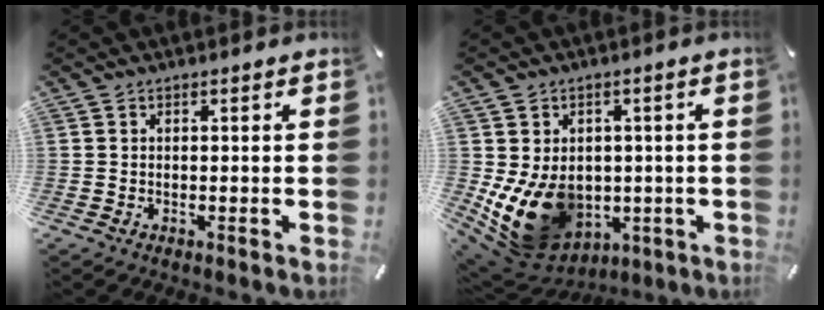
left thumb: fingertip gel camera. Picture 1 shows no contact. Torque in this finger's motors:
{"motor_torque": [2.44, 2.57, 1.96, 0.15, 0.75]}